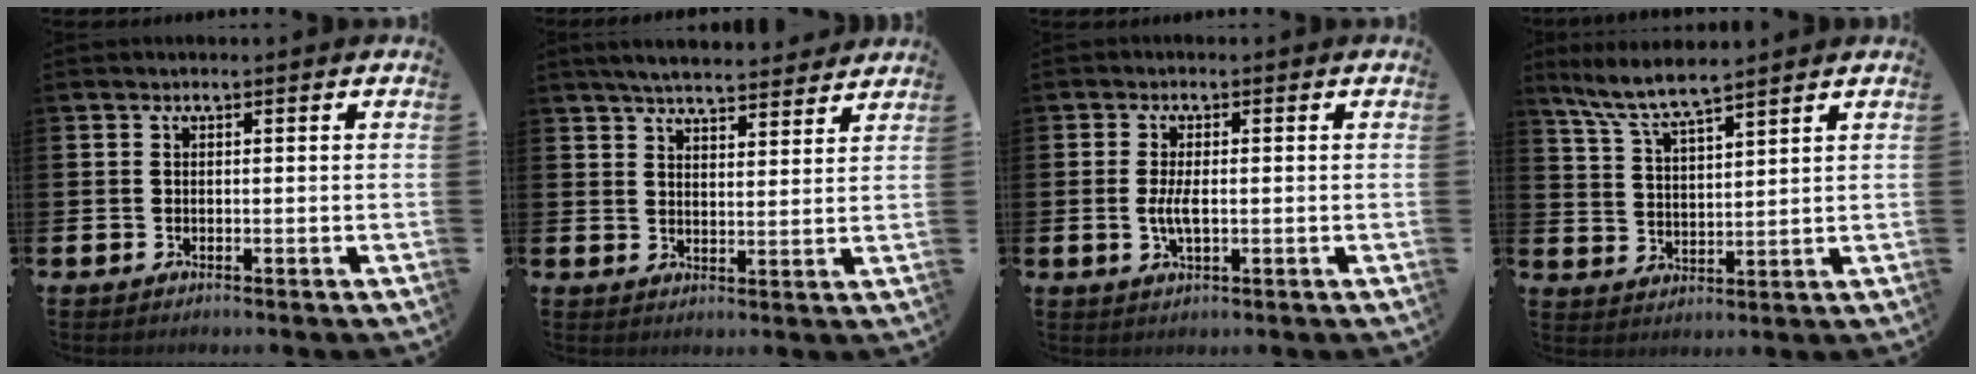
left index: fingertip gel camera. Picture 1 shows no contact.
{"total": 5.4, "force": [5.3, 0.6, 1.0], "torque": [-0.034, -0.026, 0.094]}
{"total": 3.1, "force": [-0.1, 1.2, 2.9], "torque": [-0.058, -0.002, -0.007]}
{"total": 6.9, "force": [6.4, 0.3, 2.5], "torque": [-0.077, -0.024, 0.114]}